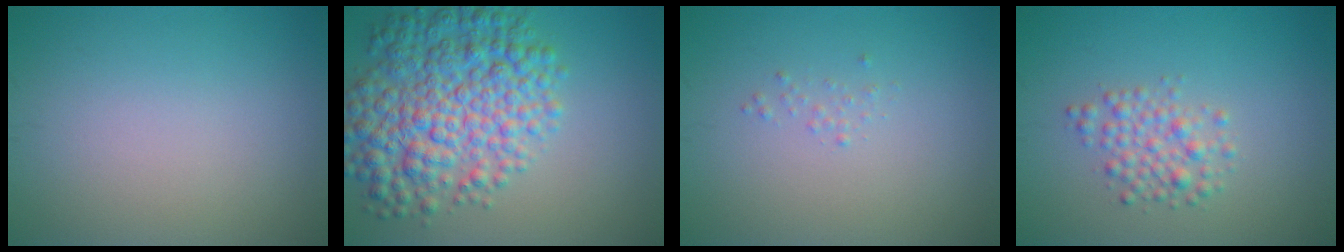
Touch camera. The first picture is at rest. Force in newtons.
{"total": 8.9, "press": 8.9, "slide": 0.2}
{"total": 0.5, "press": 0.5, "slide": 0.0}
{"total": 2.6, "press": 2.6, "slide": 0.1}